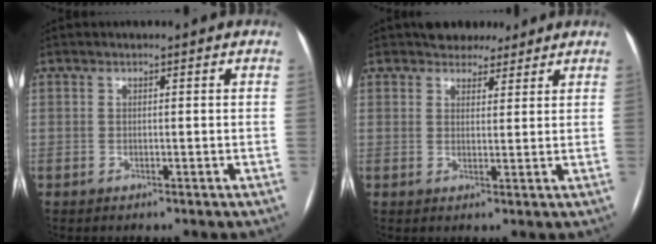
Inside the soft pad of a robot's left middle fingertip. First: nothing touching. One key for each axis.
{"total": 5.4, "fx": 4.5, "fy": 2.6, "fz": 1.4, "tx": -0.014, "ty": 0.009, "tz": 0.068}